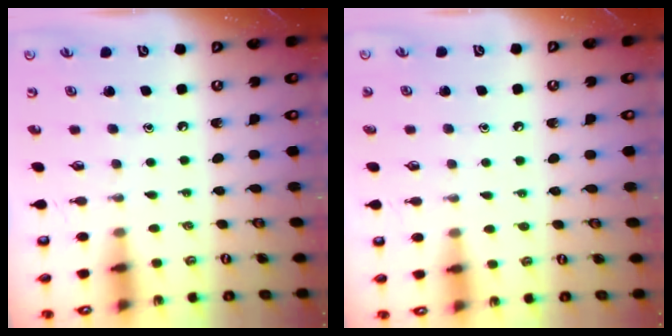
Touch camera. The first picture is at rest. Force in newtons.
{"total": 3.9, "press": 3.8, "slide": 0.9}